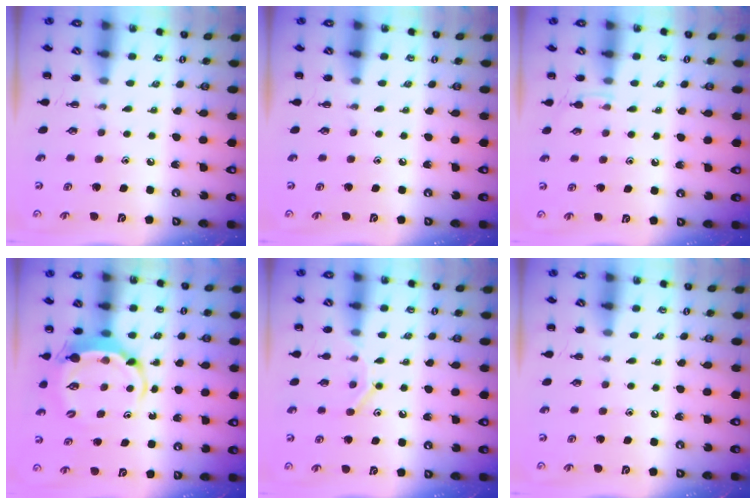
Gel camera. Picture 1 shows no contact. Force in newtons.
{"total": 0.0}
{"total": 3.5, "press": 3.2, "slide": 1.4}
{"total": 6.0, "press": 5.9, "slide": 0.9}
{"total": 9.4, "press": 9.2, "slide": 1.7}
{"total": 0.0}